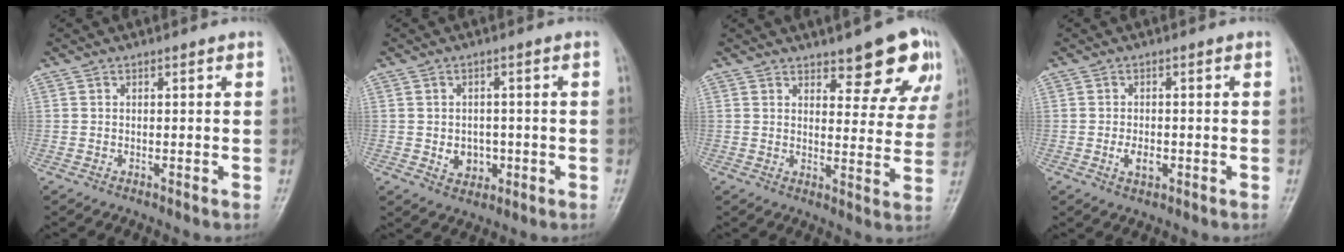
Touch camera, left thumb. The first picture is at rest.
{"total": 4.4, "force": [-0.9, 3.7, 2.2], "torque": [-0.009, 0.006, -0.004]}
{"total": 9.8, "force": [6.6, 3.8, 6.3], "torque": [-0.032, -0.037, 0.082]}
{"total": 3.0, "force": [-0.9, 1.9, 2.2], "torque": [-0.032, 0.002, -0.012]}